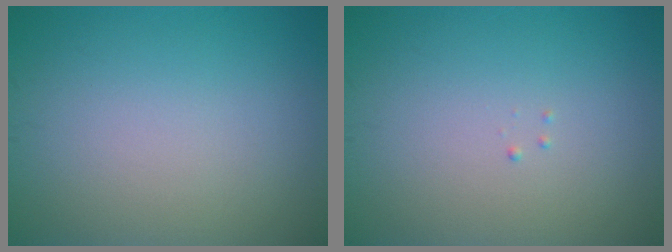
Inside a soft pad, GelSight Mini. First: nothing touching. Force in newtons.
{"total": 0.0}